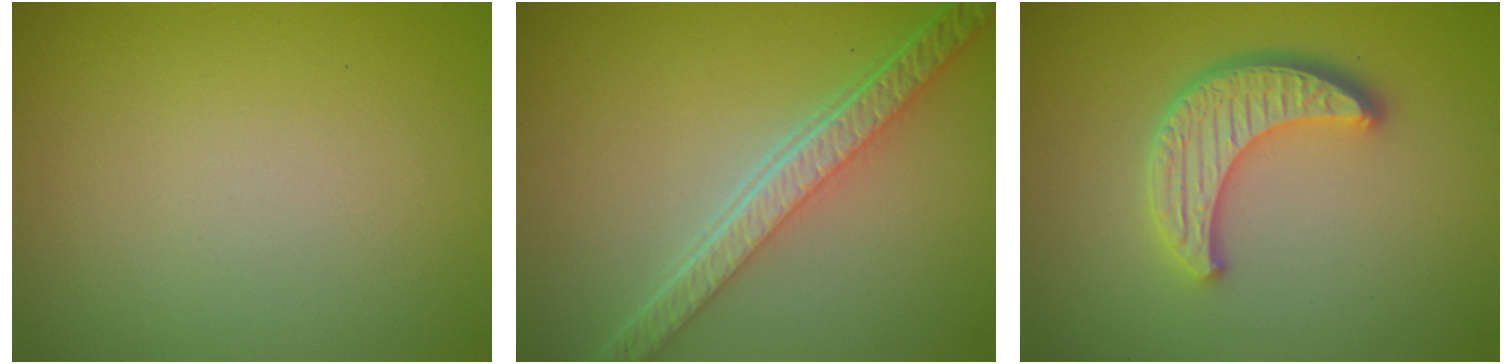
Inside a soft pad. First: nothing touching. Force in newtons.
{"total": 5.9, "press": 4.3, "slide": 4.0}
{"total": 4.5, "press": 3.8, "slide": 2.5}